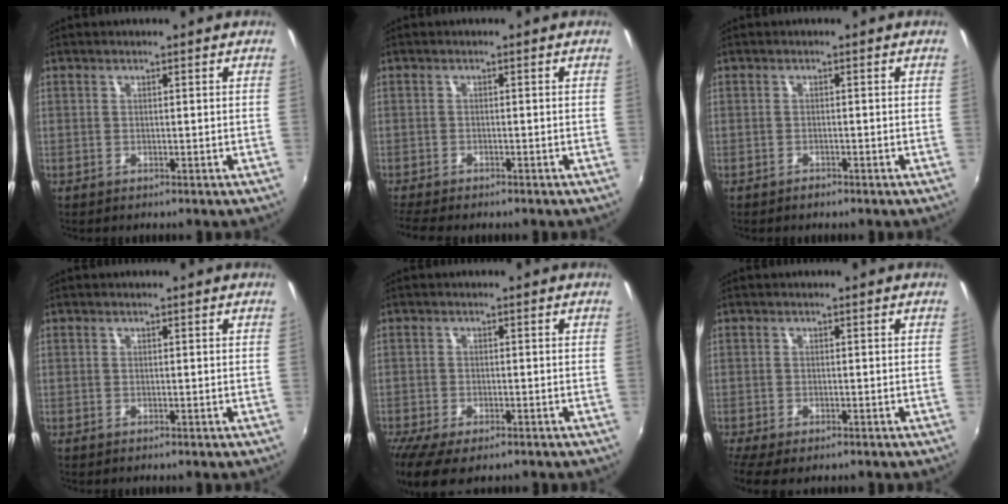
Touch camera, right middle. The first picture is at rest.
{"total": 5.4, "force": [-4.7, 1.2, 2.4], "torque": [-0.062, -0.031, -0.082]}
{"total": 1.1, "force": [-0.9, 0.6, 0.2], "torque": [-0.006, -0.002, -0.016]}
{"total": 0.0}
{"total": 9.3, "force": [-6.6, 3.4, 5.6], "torque": [-0.136, -0.045, -0.114]}
{"total": 6.1, "force": [-4.4, 2.1, 3.7], "torque": [-0.088, -0.035, -0.073]}